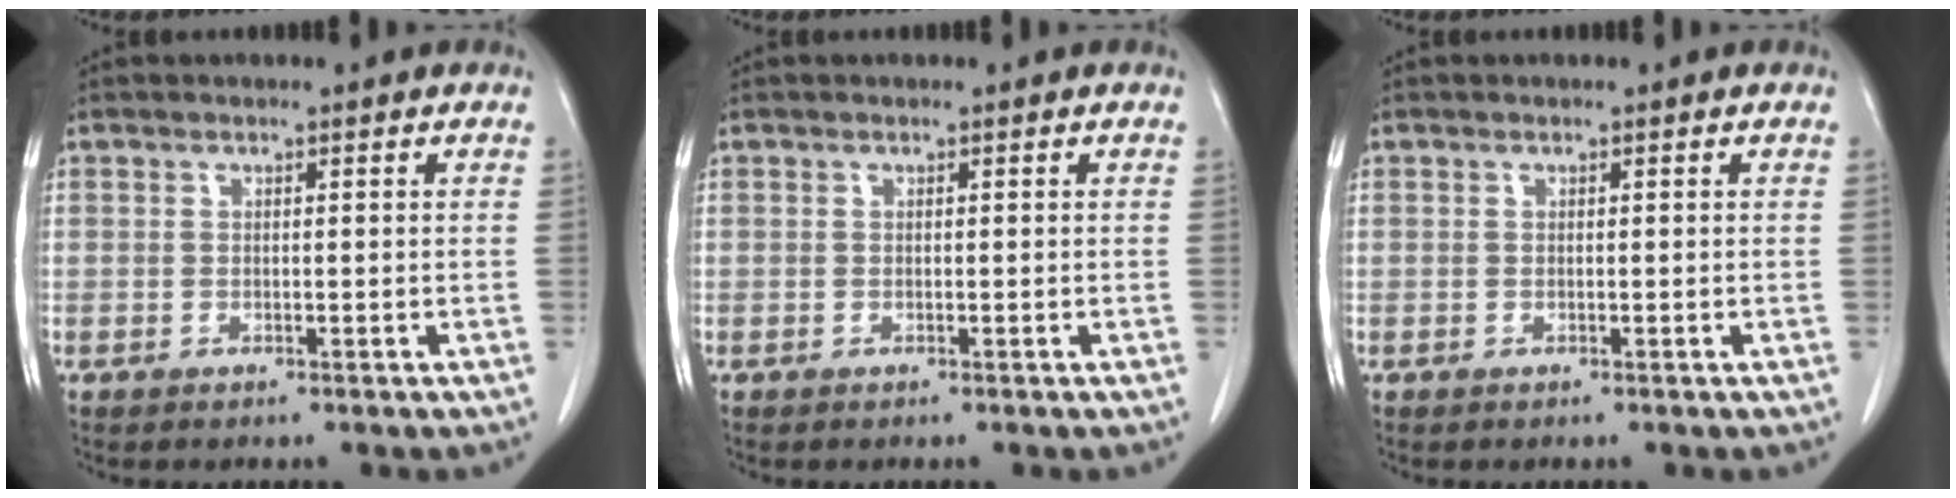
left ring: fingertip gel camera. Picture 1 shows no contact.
{"total": 0.0}
{"total": 0.0}